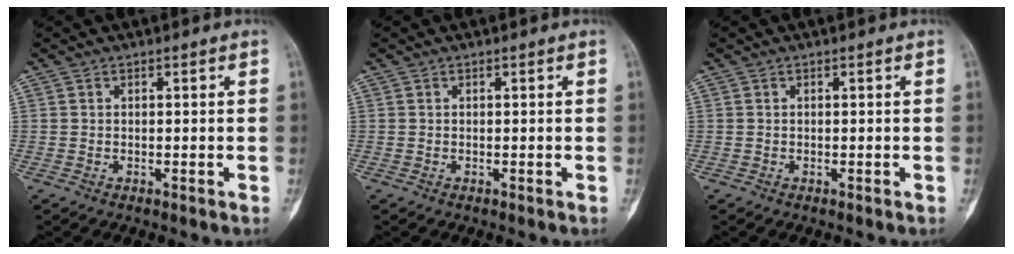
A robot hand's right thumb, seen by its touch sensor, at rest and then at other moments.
{"total": 0.0}
{"total": 0.0}